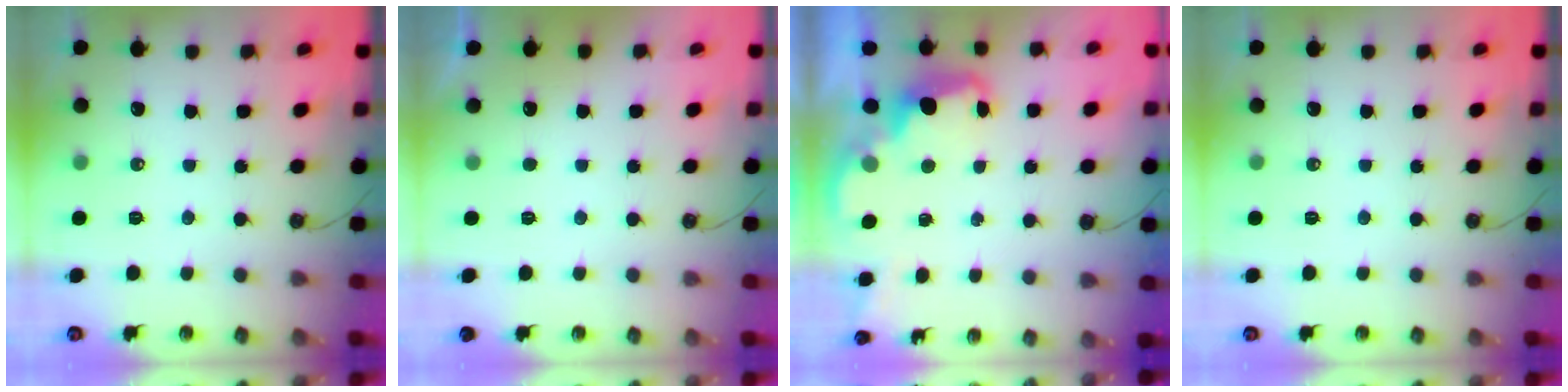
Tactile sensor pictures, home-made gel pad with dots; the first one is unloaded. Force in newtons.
{"total": 0.0}
{"total": 2.8, "press": 2.7, "slide": 0.7}
{"total": 0.0}